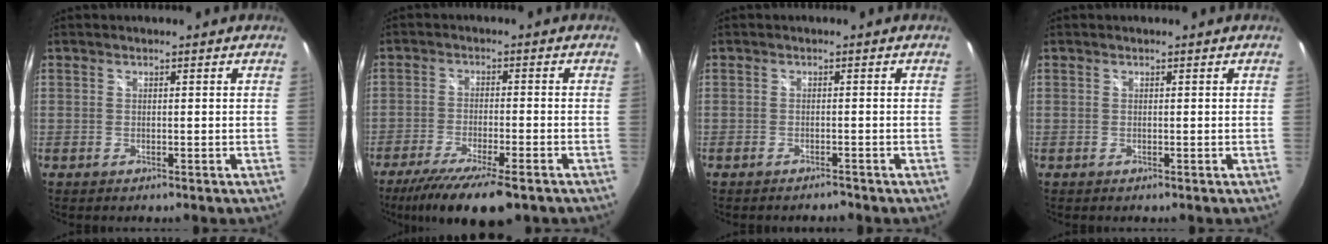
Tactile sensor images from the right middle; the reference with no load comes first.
{"total": 13.2, "force": [-9.8, 2.4, 8.6], "torque": [-0.173, -0.043, -0.162]}
{"total": 1.7, "force": [-1.6, 0.3, 0.4], "torque": [-0.012, -0.005, -0.027]}
{"total": 0.0}